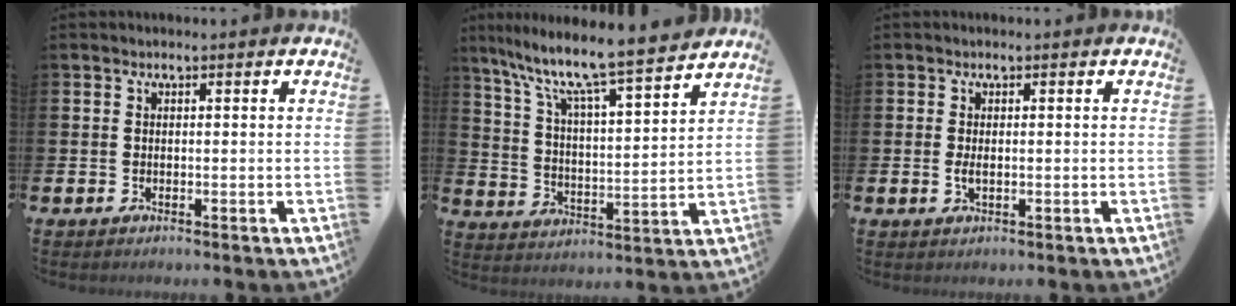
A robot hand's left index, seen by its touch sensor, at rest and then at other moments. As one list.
[{"total": 9.5, "force": [8.5, 0.5, 4.2], "torque": [-0.109, -0.068, 0.138]}, {"total": 1.3, "force": [0.0, 0.5, 1.3], "torque": [-0.016, -0.001, -0.003]}]